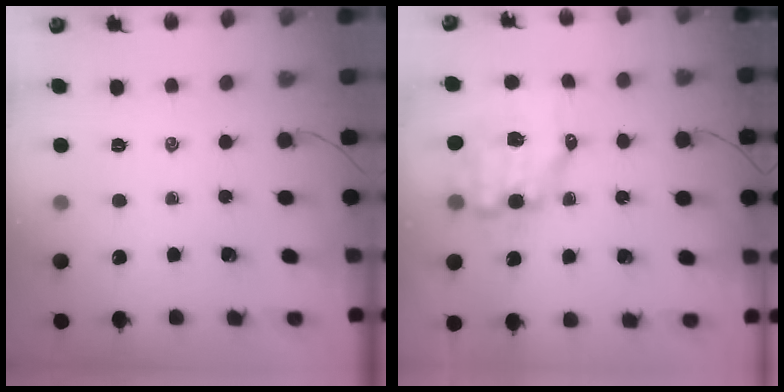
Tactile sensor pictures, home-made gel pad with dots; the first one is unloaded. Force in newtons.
{"total": 9.7, "press": 9.4, "slide": 2.1}